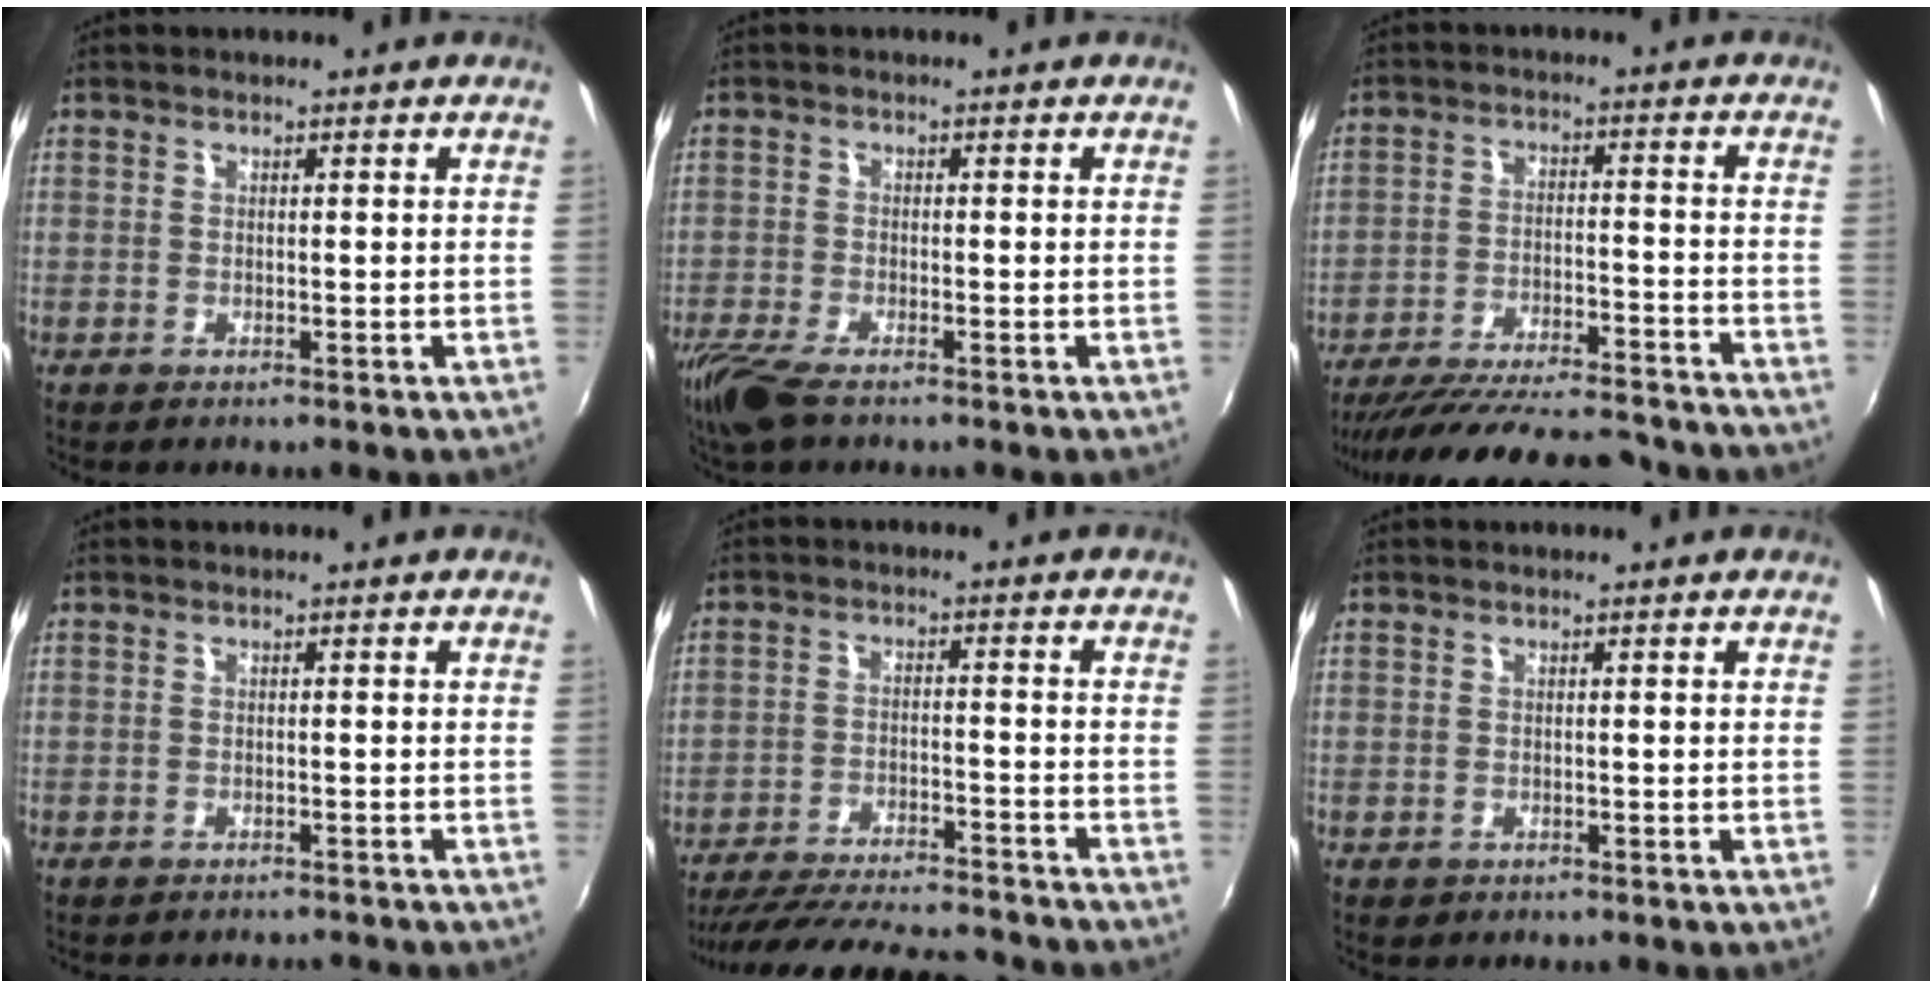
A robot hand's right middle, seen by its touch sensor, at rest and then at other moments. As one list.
[{"total": 6.5, "force": [-4.8, 1.6, 4.1], "torque": [-0.107, -0.026, -0.097]}, {"total": 23.4, "force": [-20.8, 4.4, 9.6], "torque": [-0.183, -0.025, -0.295]}, {"total": 4.2, "force": [-3.9, 1.0, 1.2], "torque": [-0.032, -0.012, -0.054]}, {"total": 21.0, "force": [-18.7, 4.0, 8.8], "torque": [-0.171, -0.021, -0.271]}, {"total": 0.8, "force": [-0.4, 0.6, 0.1], "torque": [-0.005, -0.002, -0.006]}]